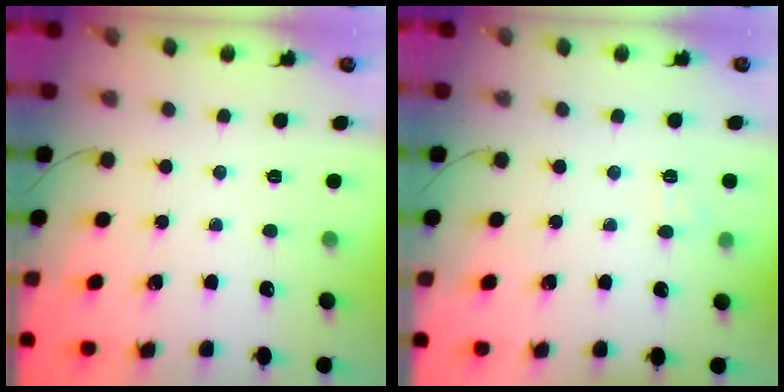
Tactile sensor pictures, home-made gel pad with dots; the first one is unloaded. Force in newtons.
{"total": 5.4, "press": 5.2, "slide": 1.4}